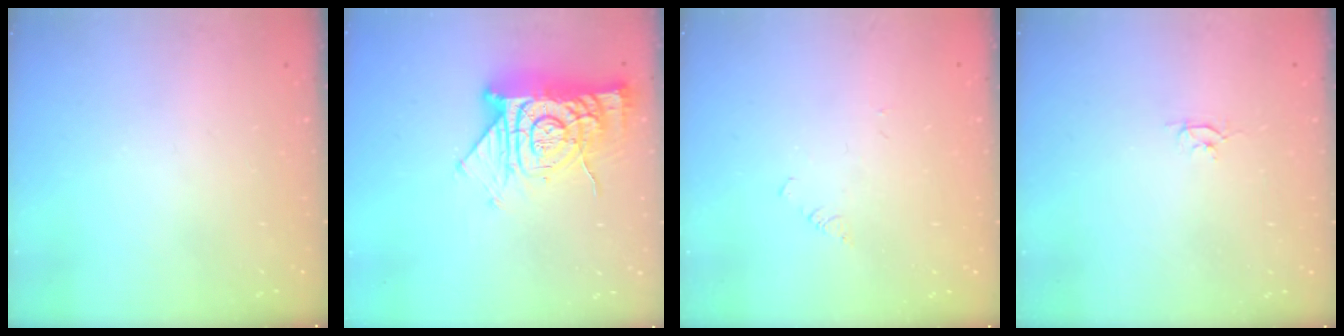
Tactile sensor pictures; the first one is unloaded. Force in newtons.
{"total": 15.5, "press": 15.5, "slide": 1.4}
{"total": 1.0, "press": 0.9, "slide": 0.2}
{"total": 2.6, "press": 2.6, "slide": 0.3}